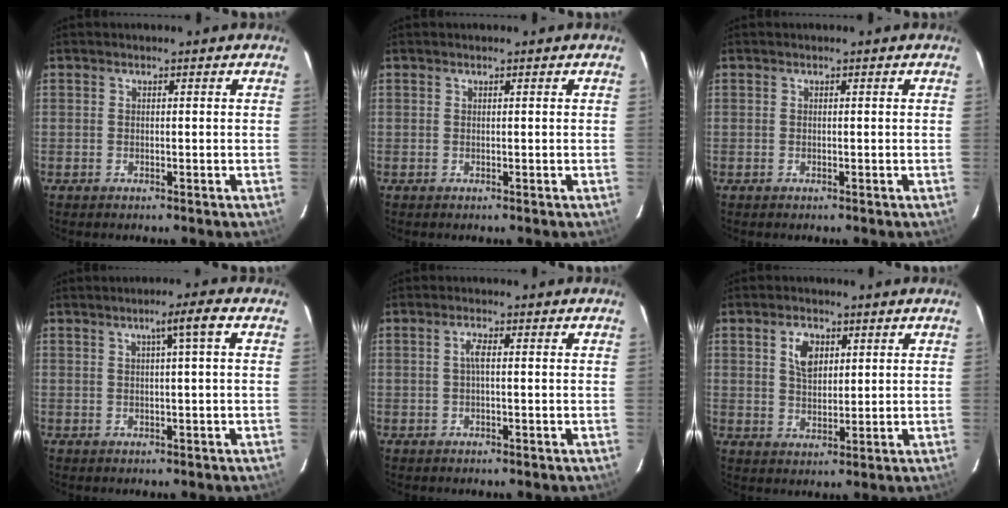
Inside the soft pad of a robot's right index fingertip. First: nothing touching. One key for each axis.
{"total": 0.0}
{"total": 0.0}
{"total": 3.6, "fx": 0.9, "fy": -0.6, "fz": 3.4, "tx": -0.056, "ty": 0.005, "tz": 0.018}
{"total": 1.8, "fx": 0.1, "fy": 0.2, "fz": 1.8, "tx": -0.036, "ty": 0.004, "tz": -0.001}
{"total": 5.3, "fx": 2.1, "fy": 3.2, "fz": 3.6, "tx": -0.060, "ty": 0.008, "tz": 0.042}